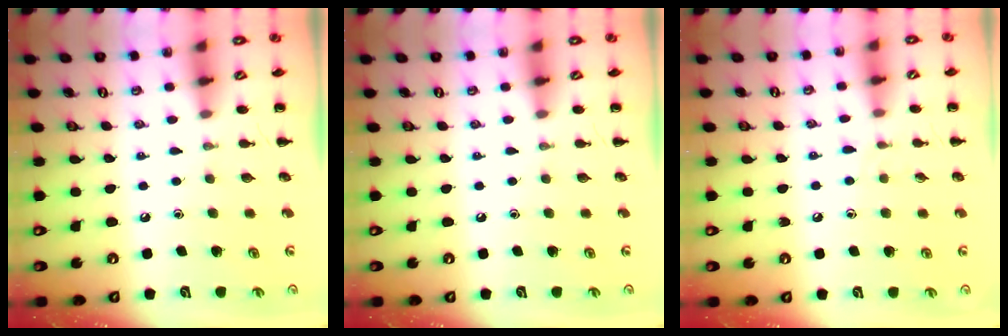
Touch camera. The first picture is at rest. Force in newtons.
{"total": 0.0}
{"total": 4.7, "press": 4.2, "slide": 1.9}